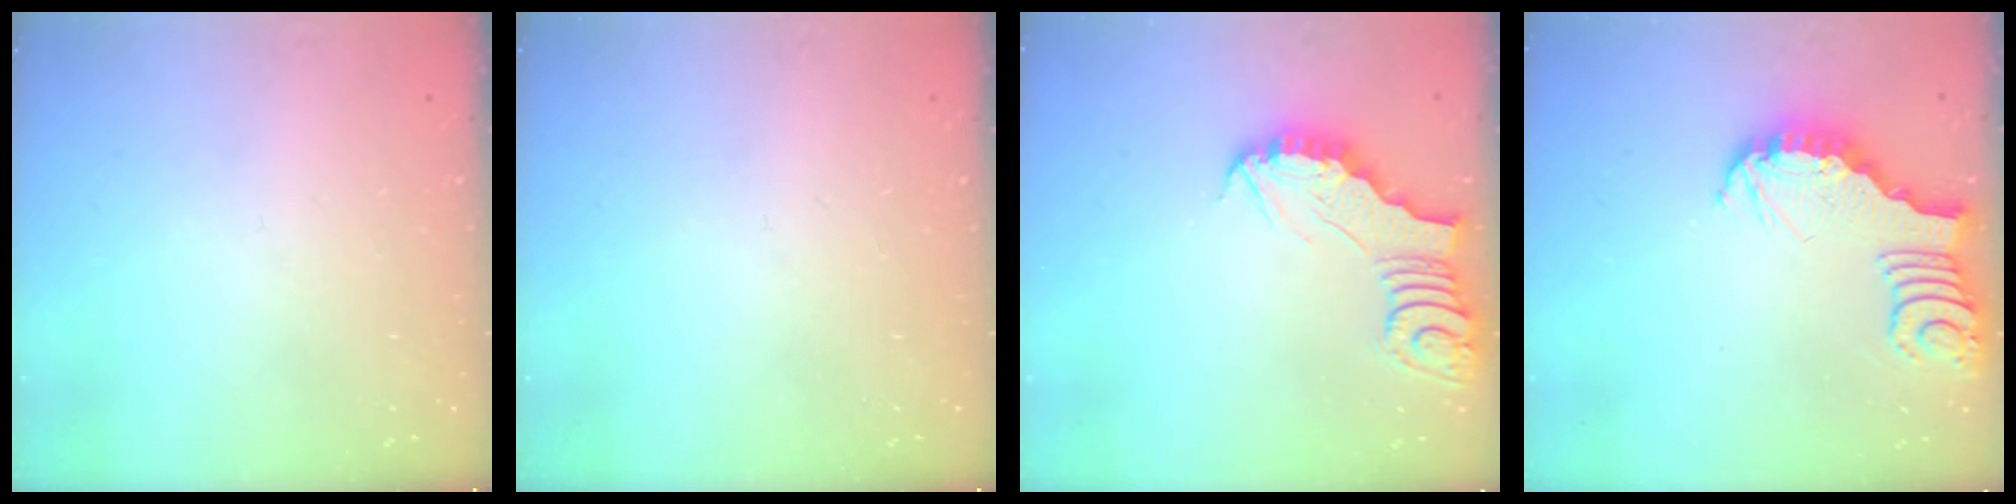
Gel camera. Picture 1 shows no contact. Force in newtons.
{"total": 0.0}
{"total": 3.4, "press": 3.3, "slide": 0.4}
{"total": 3.9, "press": 3.9, "slide": 0.2}